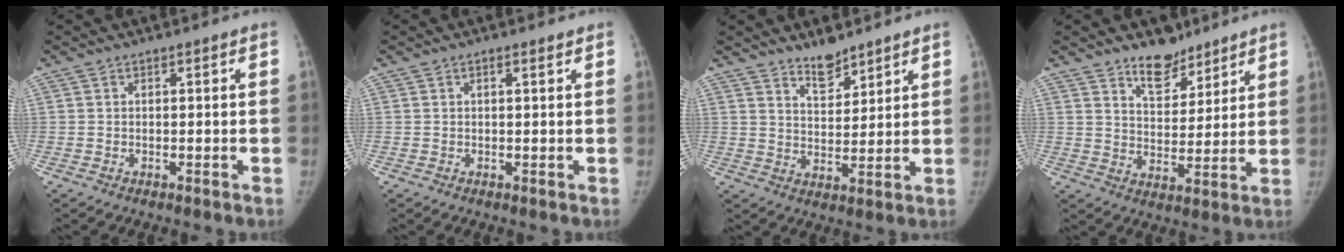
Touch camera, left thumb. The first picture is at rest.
{"total": 1.0, "force": [0.6, 0.2, 0.8], "torque": [-0.014, -0.001, 0.010]}
{"total": 6.1, "force": [5.1, 2.2, 2.5], "torque": [-0.022, -0.044, 0.093]}
{"total": 8.7, "force": [6.7, 4.4, 3.5], "torque": [-0.026, -0.049, 0.113]}